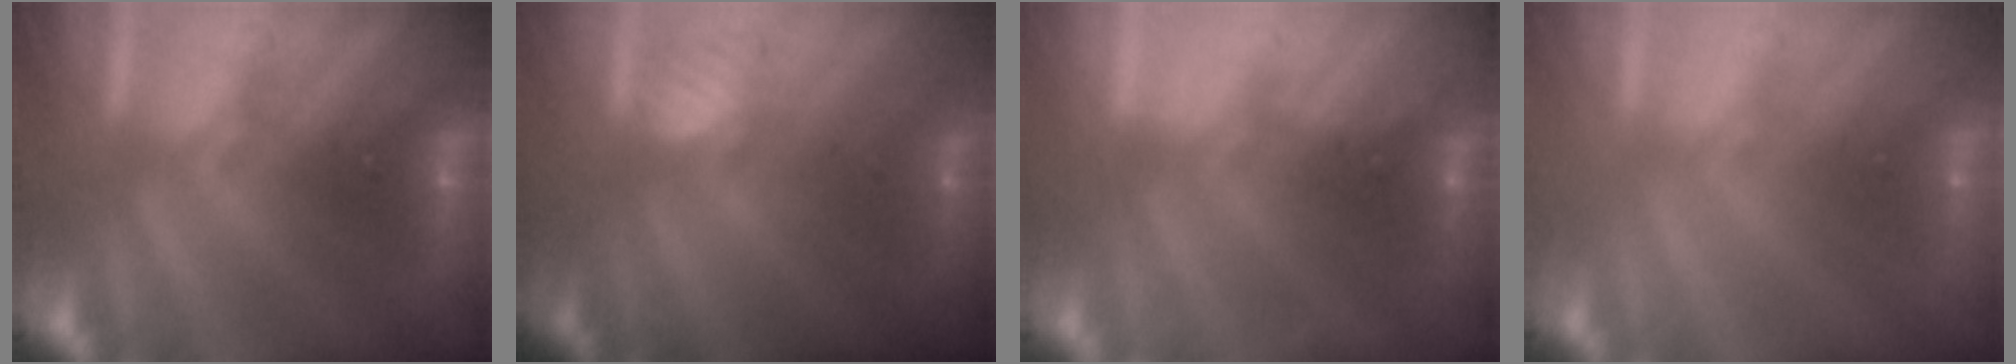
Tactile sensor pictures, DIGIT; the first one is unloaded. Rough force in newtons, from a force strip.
{"total": 2.6}
{"total": 2.3}
{"total": 3.2}